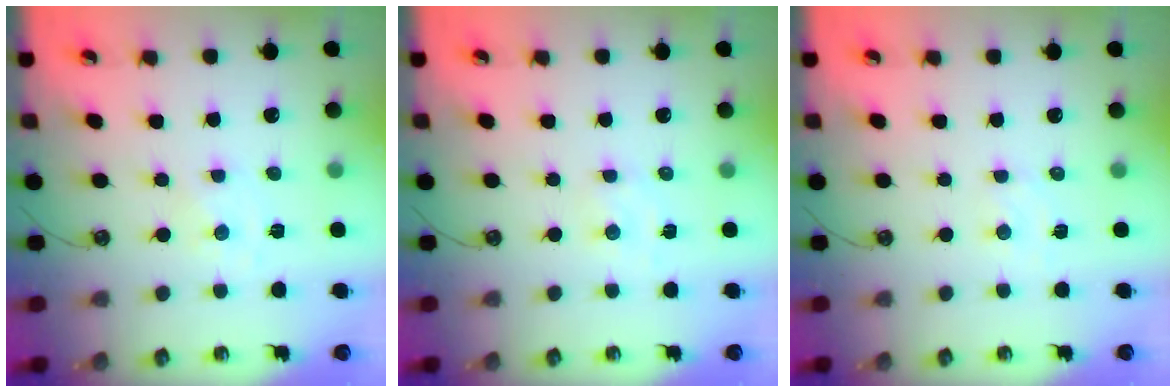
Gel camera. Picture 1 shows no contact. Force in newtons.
{"total": 2.7, "press": 2.7, "slide": 0.4}
{"total": 3.6, "press": 3.6, "slide": 0.6}